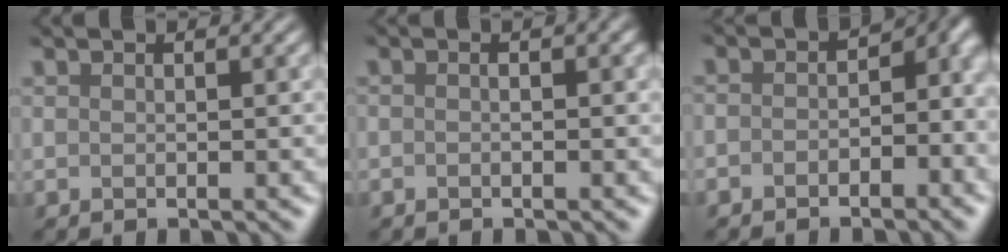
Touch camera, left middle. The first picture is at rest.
{"total": 1.5, "force": [-0.1, 0.6, 1.3], "torque": [-0.007, 0.011, -0.009]}
{"total": 4.8, "force": [-3.1, 2.1, 2.9], "torque": [-0.035, -0.008, -0.015]}